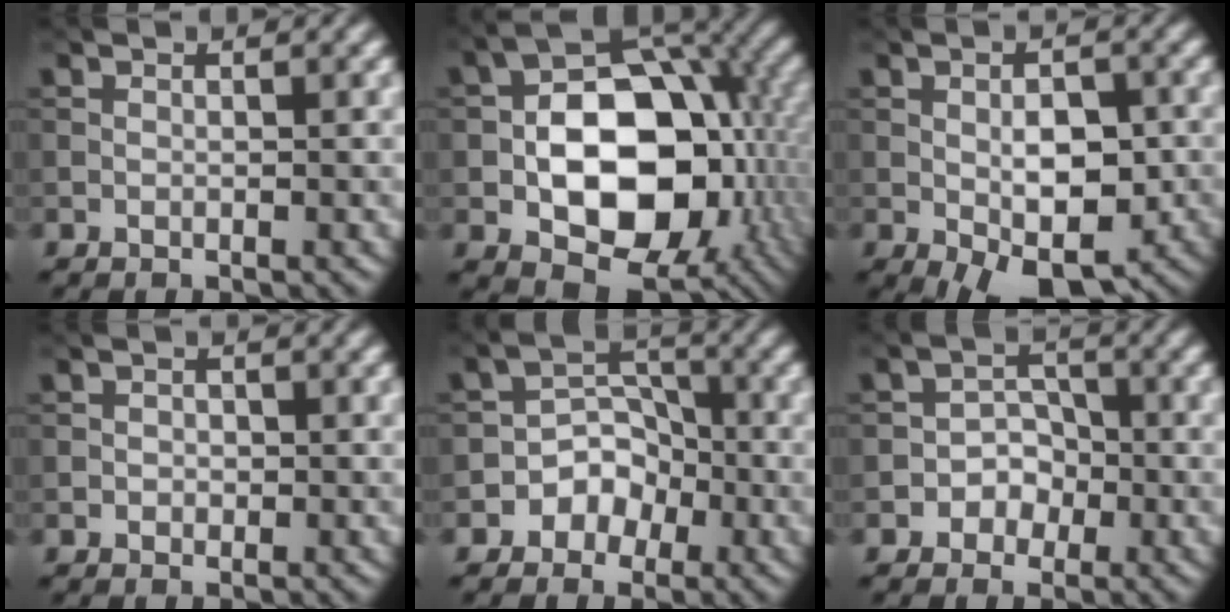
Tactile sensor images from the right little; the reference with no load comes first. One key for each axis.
{"total": 15.3, "fx": -3.3, "fy": 9.7, "fz": 11.3, "tx": -0.149, "ty": -0.003, "tz": -0.060}
{"total": 6.8, "fx": -1.9, "fy": 3.3, "fz": 5.6, "tx": -0.091, "ty": -0.012, "tz": -0.025}
{"total": 0.7, "fx": -0.2, "fy": 0.7, "fz": 0.2, "tx": 0.000, "ty": -0.005, "tz": -0.005}
{"total": 4.0, "fx": -2.1, "fy": 3.2, "fz": 1.2, "tx": 0.014, "ty": 0.019, "tz": -0.054}
{"total": 2.6, "fx": -1.1, "fy": 2.2, "fz": 0.8, "tx": 0.008, "ty": 0.005, "tz": -0.031}